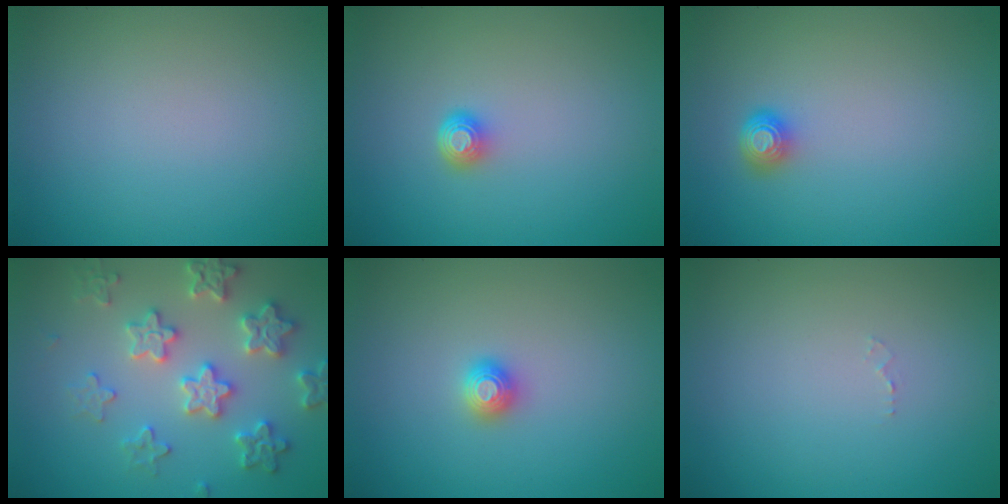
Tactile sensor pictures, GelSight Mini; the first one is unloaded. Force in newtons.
{"total": 1.4, "press": 1.1, "slide": 1.0}
{"total": 1.6, "press": 1.3, "slide": 0.9}
{"total": 5.4, "press": 5.3, "slide": 1.1}
{"total": 1.5, "press": 1.5, "slide": 0.2}
{"total": 0.5, "press": 0.5, "slide": 0.1}